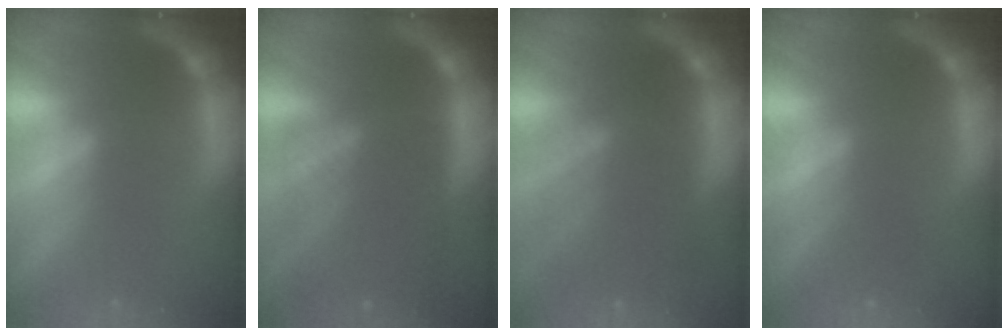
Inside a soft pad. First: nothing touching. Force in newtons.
{"total": 9.5}
{"total": 7.6}
{"total": 1.0}